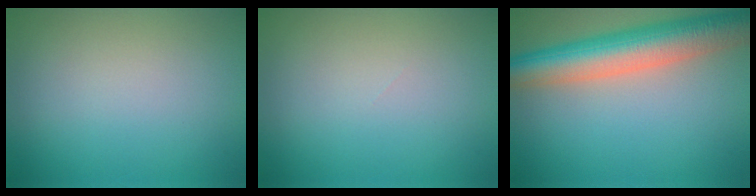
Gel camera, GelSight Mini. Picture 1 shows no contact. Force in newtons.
{"total": 0.0}
{"total": 8.5, "press": 8.5, "slide": 0.6}